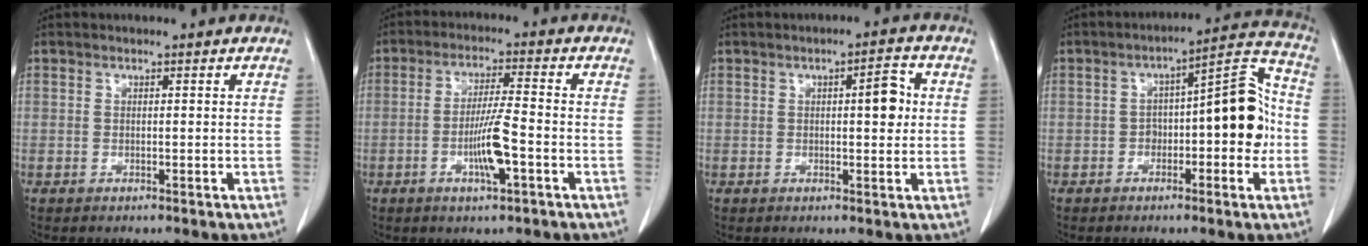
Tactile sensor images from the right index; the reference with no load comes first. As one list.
[{"total": 7.0, "force": [-2.3, 0.2, 6.6], "torque": [-0.126, -0.004, -0.043]}, {"total": 4.2, "force": [0.6, 1.2, 4.0], "torque": [-0.055, 0.006, 0.005]}, {"total": 11.8, "force": [-1.2, 3.9, 11.1], "torque": [-0.150, 0.046, -0.015]}]